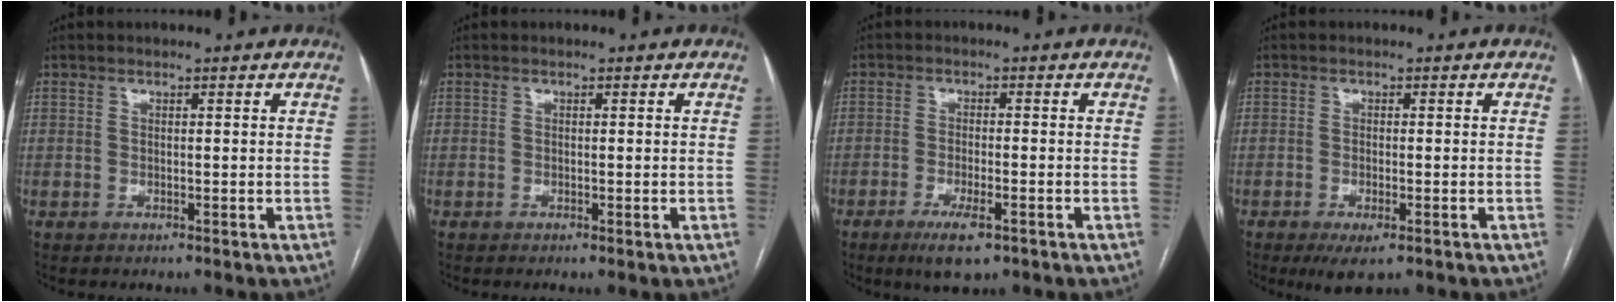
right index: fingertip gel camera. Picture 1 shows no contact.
{"total": 0.6, "force": [-0.1, 0.1, 0.5], "torque": [-0.013, -0.002, 0.001]}
{"total": 5.3, "force": [-3.0, 1.1, 4.2], "torque": [-0.080, -0.009, -0.046]}
{"total": 4.0, "force": [-2.3, 1.2, 3.1], "torque": [-0.050, -0.008, -0.029]}